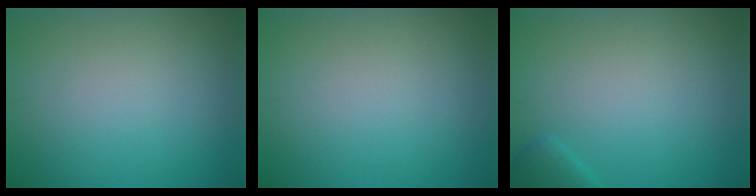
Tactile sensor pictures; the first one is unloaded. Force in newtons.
{"total": 0.0}
{"total": 1.3, "press": 1.3, "slide": 0.1}